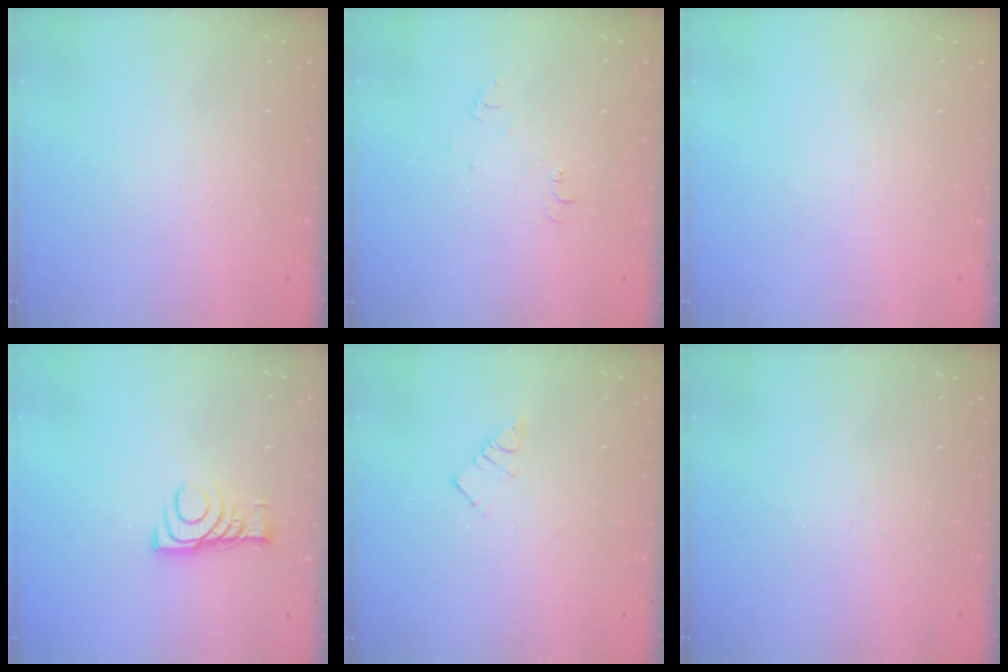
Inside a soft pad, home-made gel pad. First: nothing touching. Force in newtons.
{"total": 4.9, "press": 4.9, "slide": 0.7}
{"total": 0.0}
{"total": 7.9, "press": 7.8, "slide": 0.4}
{"total": 3.8, "press": 3.8, "slide": 0.1}
{"total": 3.6, "press": 3.5, "slide": 0.4}